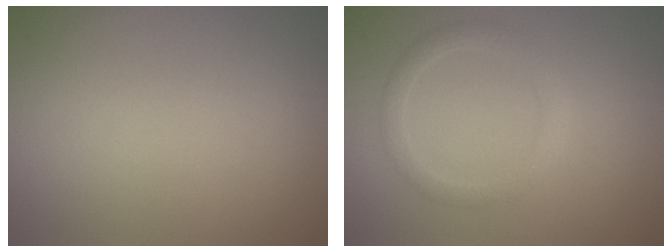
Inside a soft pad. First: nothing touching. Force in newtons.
{"total": 2.0, "press": 2.0, "slide": 0.1}